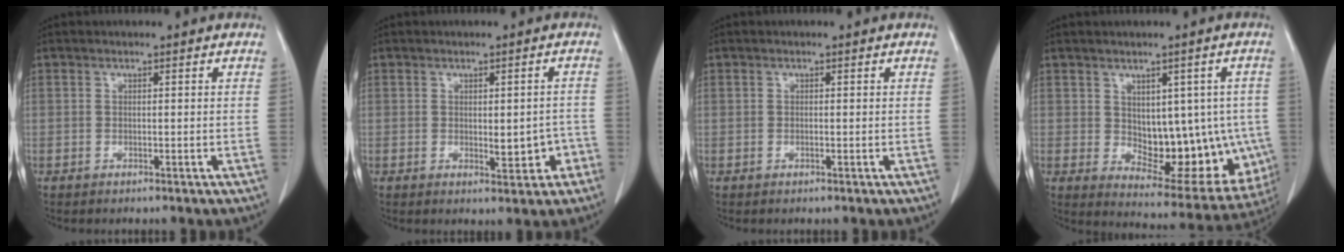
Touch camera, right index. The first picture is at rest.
{"total": 4.2, "force": [-1.2, 1.9, 3.6], "torque": [-0.040, 0.005, -0.008]}
{"total": 0.0}
{"total": 14.8, "force": [-0.6, 8.0, 12.4], "torque": [-0.150, 0.005, 0.018]}